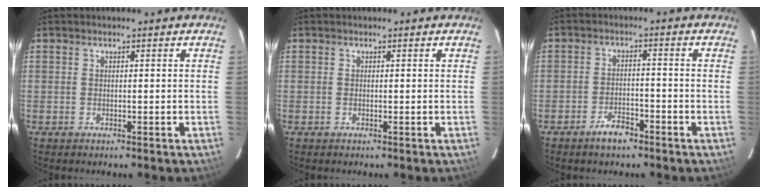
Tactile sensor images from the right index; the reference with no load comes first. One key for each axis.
{"total": 0.0}
{"total": 4.0, "fx": -2.9, "fy": 1.4, "fz": 2.3, "tx": -0.043, "ty": 0.003, "tz": -0.050}